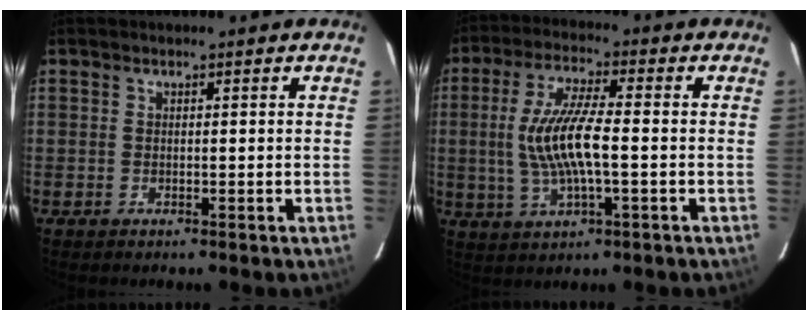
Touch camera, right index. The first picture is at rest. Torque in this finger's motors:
{"motor_torque": [0.78, -0.43, 0.79, 0.19]}